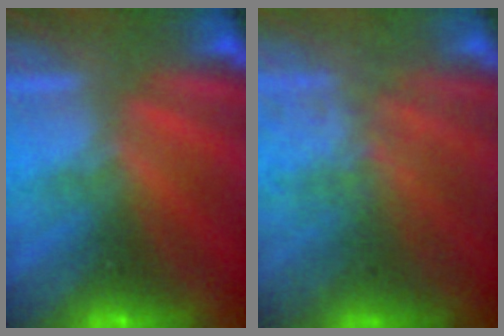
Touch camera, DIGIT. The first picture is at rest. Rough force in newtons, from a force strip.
{"total": 9.0}